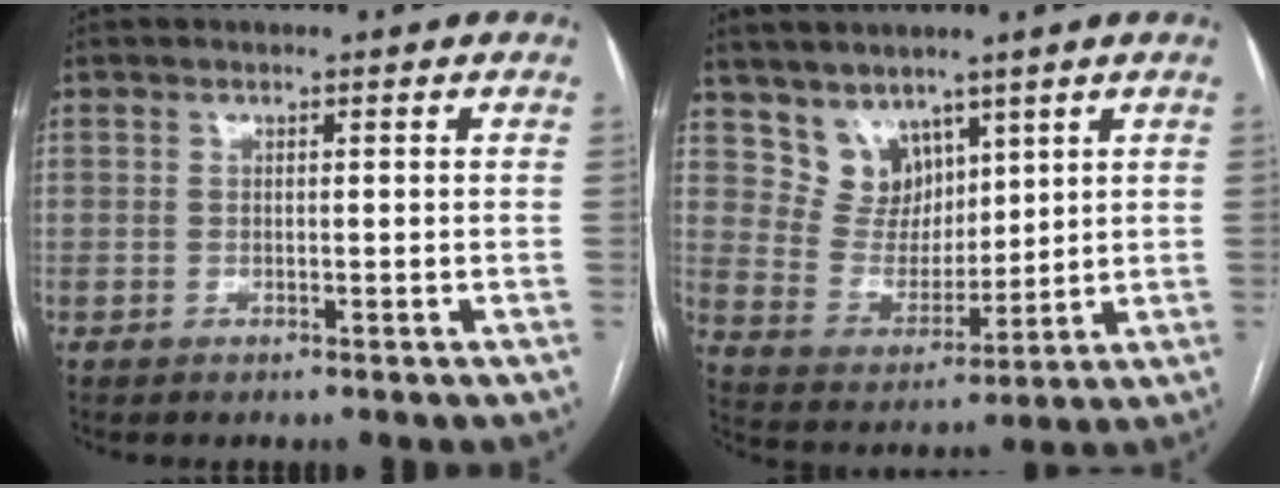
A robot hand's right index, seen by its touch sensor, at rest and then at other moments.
{"total": 7.4, "force": [5.2, 5.1, 1.4], "torque": [-0.032, 0.014, 0.113]}